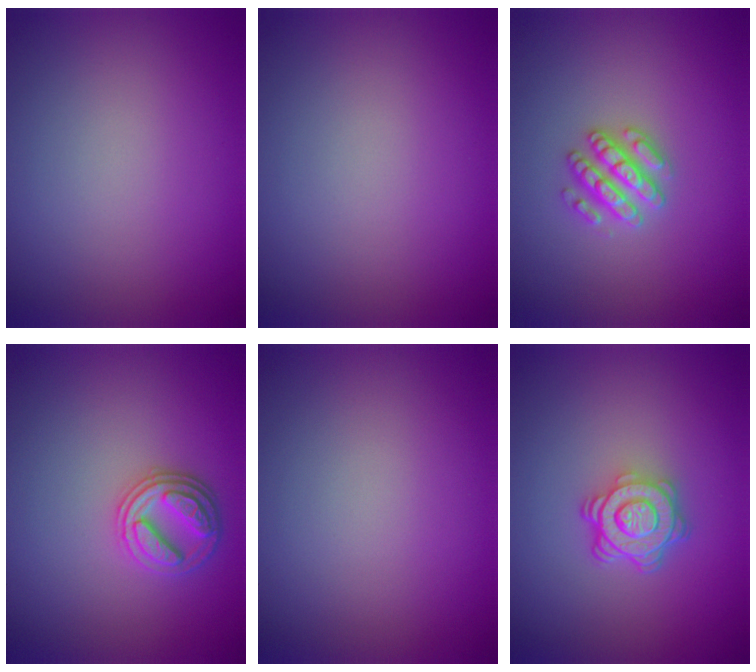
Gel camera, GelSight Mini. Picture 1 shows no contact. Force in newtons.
{"total": 0.0}
{"total": 2.8, "press": 2.7, "slide": 0.6}
{"total": 2.9, "press": 2.8, "slide": 0.8}
{"total": 0.0}
{"total": 4.7, "press": 3.4, "slide": 3.2}